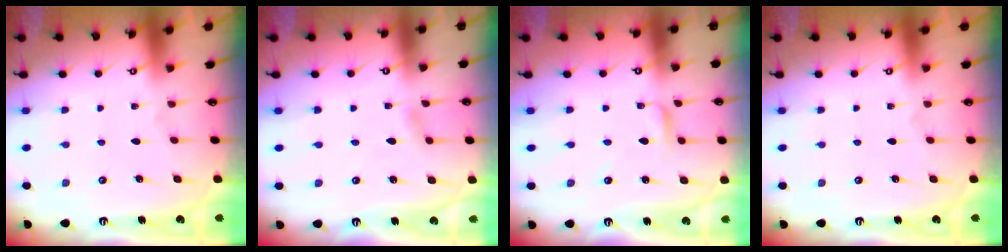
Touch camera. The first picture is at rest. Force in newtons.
{"total": 2.2, "press": 2.2, "slide": 0.3}
{"total": 2.1, "press": 2.1, "slide": 0.2}
{"total": 0.0}